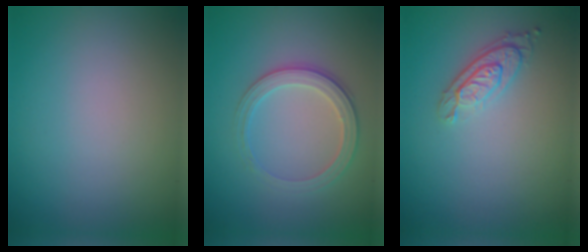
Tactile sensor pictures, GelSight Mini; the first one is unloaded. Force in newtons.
{"total": 2.8, "press": 2.7, "slide": 0.8}
{"total": 2.4, "press": 1.9, "slide": 1.4}